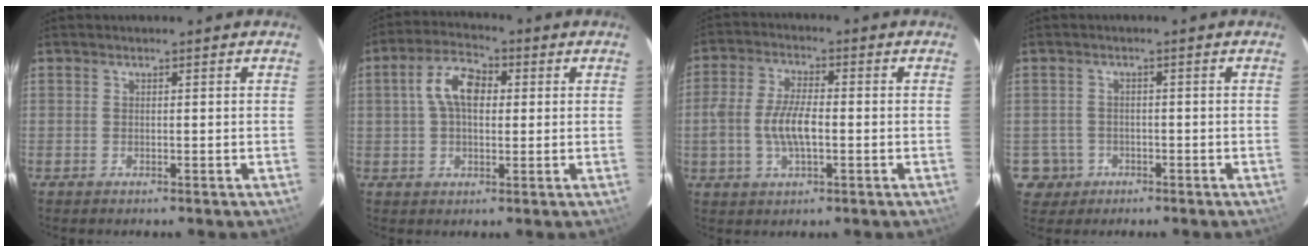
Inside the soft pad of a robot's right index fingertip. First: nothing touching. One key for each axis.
{"total": 8.1, "fx": 1.3, "fy": 4.7, "fz": 6.5, "tx": -0.123, "ty": 0.024, "tz": 0.023}
{"total": 8.0, "fx": -1.5, "fy": 3.4, "fz": 7.1, "tx": -0.146, "ty": 0.005, "tz": -0.028}
{"total": 4.6, "fx": -1.6, "fy": 4.3, "fz": 0.1, "tx": -0.011, "ty": 0.018, "tz": -0.022}